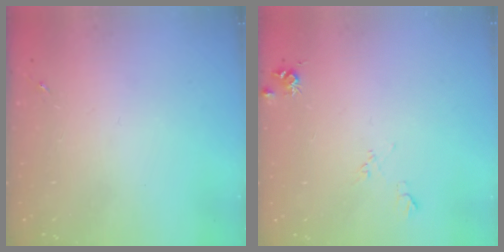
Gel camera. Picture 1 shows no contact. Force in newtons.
{"total": 8.2, "press": 8.2, "slide": 0.8}